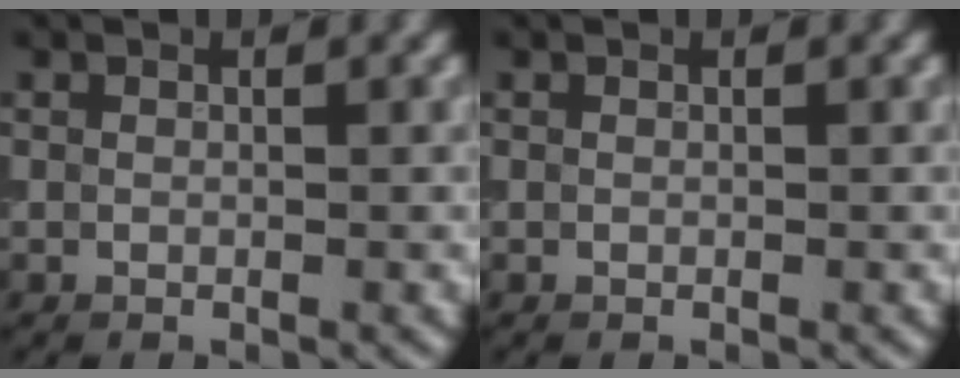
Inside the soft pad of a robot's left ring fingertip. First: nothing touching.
{"total": 0.0}